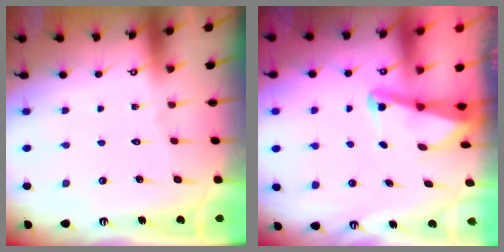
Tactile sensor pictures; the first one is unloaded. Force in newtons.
{"total": 2.2, "press": 2.2, "slide": 0.3}